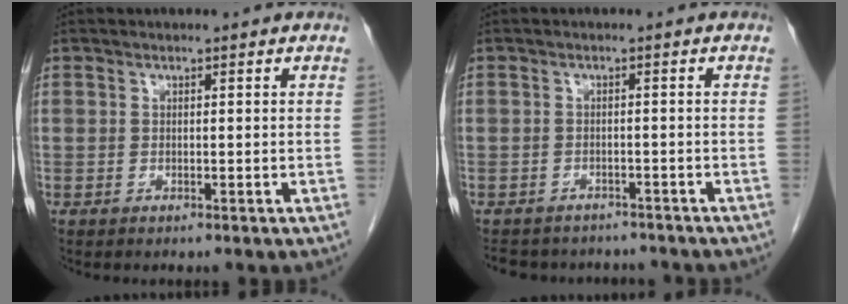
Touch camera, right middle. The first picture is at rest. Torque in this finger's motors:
{"motor_torque": [0.38, -0.38, 0.04, 0.04]}